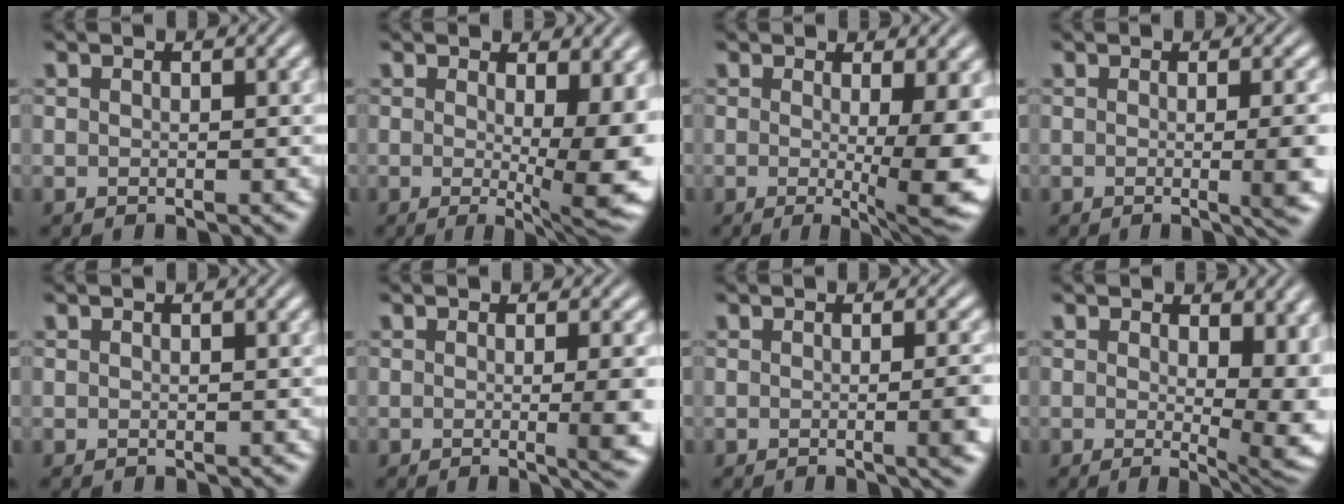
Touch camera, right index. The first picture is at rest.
{"total": 6.1, "force": [-1.0, 1.3, 5.9], "torque": [-0.072, -0.022, -0.010]}
{"total": 6.2, "force": [-1.5, 0.8, 5.9], "torque": [-0.079, -0.017, -0.019]}
{"total": 3.7, "force": [-0.5, 0.4, 3.7], "torque": [-0.036, 0.001, -0.014]}
{"total": 0.0}
{"total": 4.1, "force": [-0.6, 0.3, 4.1], "torque": [-0.041, -0.002, -0.015]}
{"total": 2.7, "force": [-0.5, 0.1, 2.6], "torque": [-0.028, 0.003, -0.013]}
{"total": 4.9, "force": [-0.2, 1.6, 4.6], "torque": [-0.050, -0.022, 0.001]}